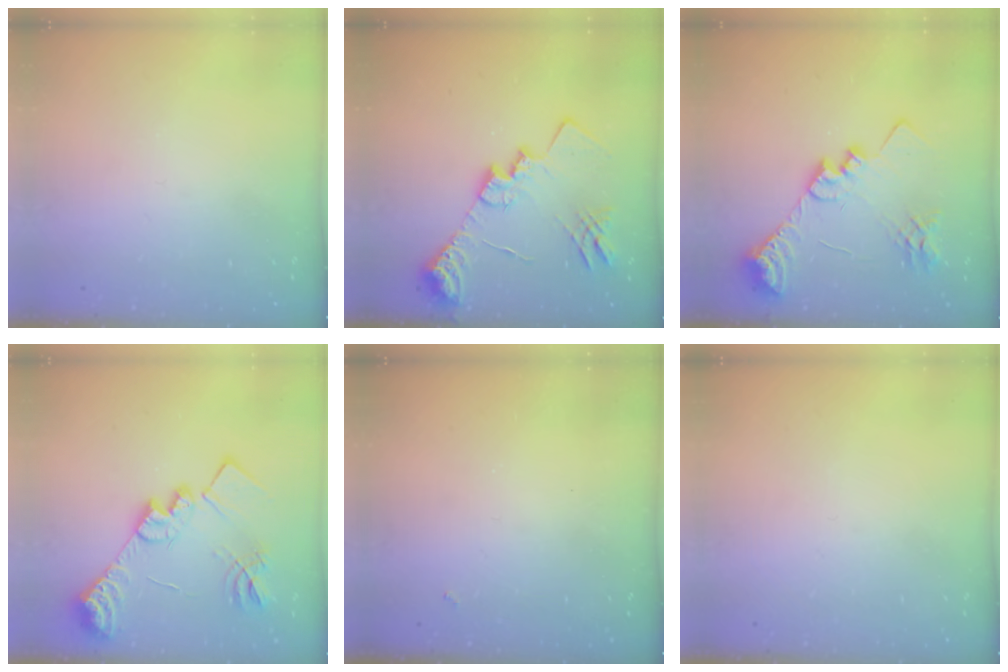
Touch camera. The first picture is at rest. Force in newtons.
{"total": 19.1, "press": 19.0, "slide": 1.6}
{"total": 22.6, "press": 22.4, "slide": 3.2}
{"total": 20.6, "press": 20.6, "slide": 1.8}
{"total": 1.6, "press": 1.6, "slide": 0.4}
{"total": 0.0}